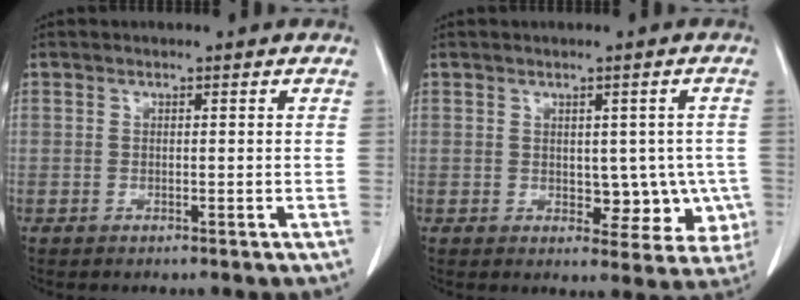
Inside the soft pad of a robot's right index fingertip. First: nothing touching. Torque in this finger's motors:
{"motor_torque": [0.23, 0.47, 0.14, 0.02]}